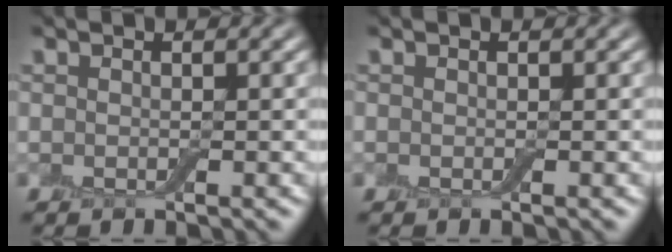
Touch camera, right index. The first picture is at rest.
{"total": 0.0}